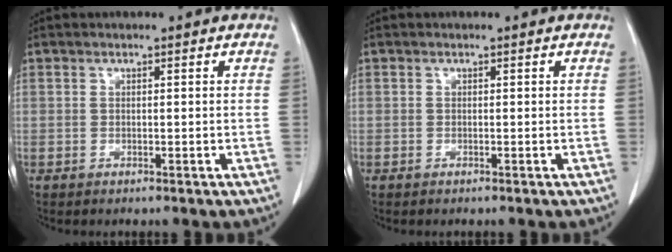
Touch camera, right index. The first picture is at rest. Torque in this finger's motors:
{"motor_torque": [0.02, -0.02, 0.00, 0.02]}